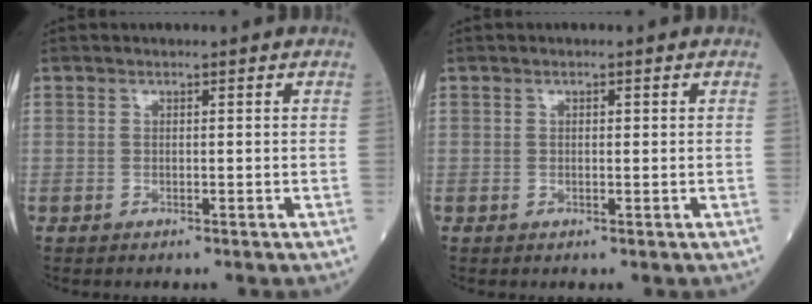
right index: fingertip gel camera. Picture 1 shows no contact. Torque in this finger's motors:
{"motor_torque": [-0.05, -0.06, -0.01, -0.01]}